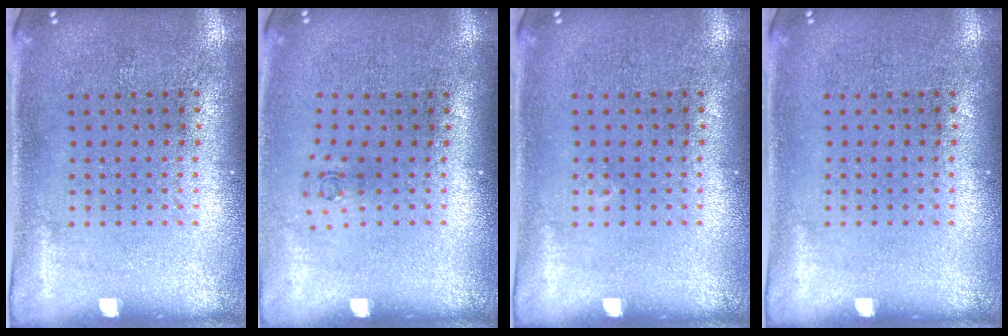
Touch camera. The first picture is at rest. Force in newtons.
{"total": 0.6, "press": 0.3, "slide": 0.5}
{"total": 0.0}
{"total": 0.0}